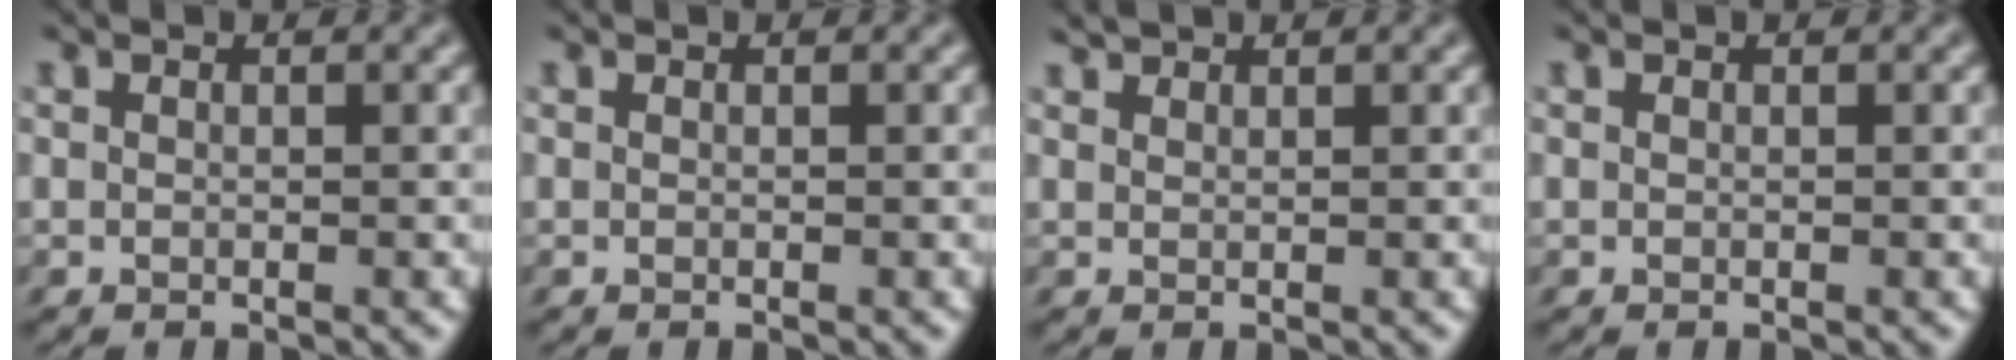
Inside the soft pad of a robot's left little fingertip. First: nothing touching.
{"total": 0.0}
{"total": 1.1, "force": [1.1, 0.1, 0.1], "torque": [0.000, 0.007, 0.021]}
{"total": 0.0}